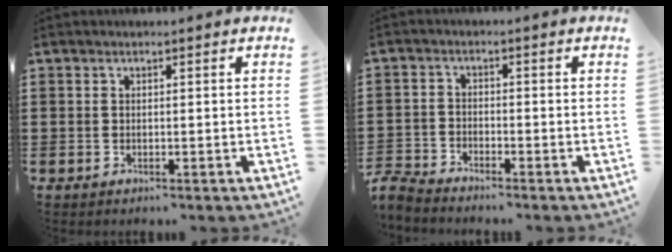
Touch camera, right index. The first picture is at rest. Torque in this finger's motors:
{"motor_torque": [-2.14, 0.00, -0.68, -0.21]}